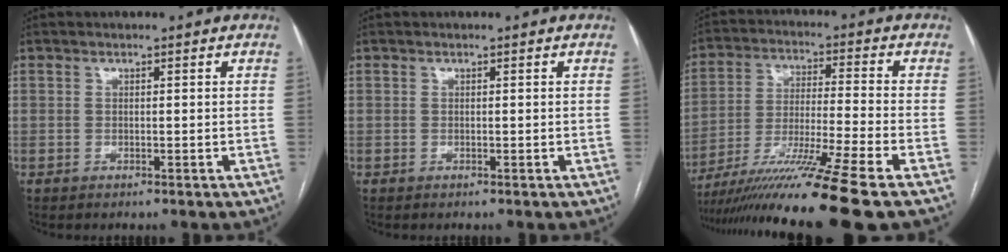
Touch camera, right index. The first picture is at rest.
{"total": 0.0}
{"total": 17.0, "force": [-12.9, -2.9, 10.6], "torque": [-0.195, -0.036, -0.225]}